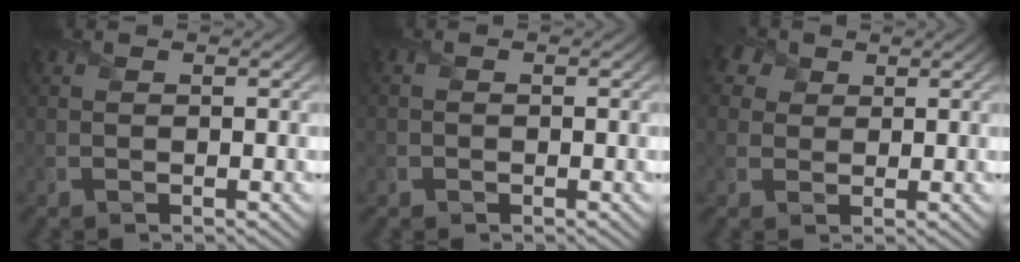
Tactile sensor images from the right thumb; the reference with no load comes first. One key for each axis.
{"total": 0.7, "fx": -0.2, "fy": 0.7, "fz": 0.0, "tx": 0.003, "ty": -0.005, "tz": -0.007}
{"total": 5.3, "fx": 3.0, "fy": 3.7, "fz": 2.3, "tx": -0.074, "ty": 0.011, "tz": 0.048}